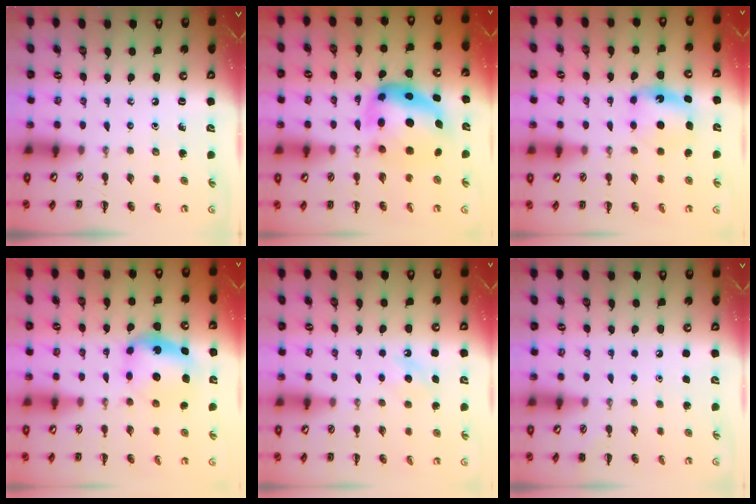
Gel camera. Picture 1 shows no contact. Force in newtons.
{"total": 7.8, "press": 7.5, "slide": 2.1}
{"total": 5.7, "press": 5.6, "slide": 1.1}
{"total": 6.0, "press": 6.0, "slide": 0.6}
{"total": 5.7, "press": 5.5, "slide": 1.6}
{"total": 1.6, "press": 1.6, "slide": 0.1}